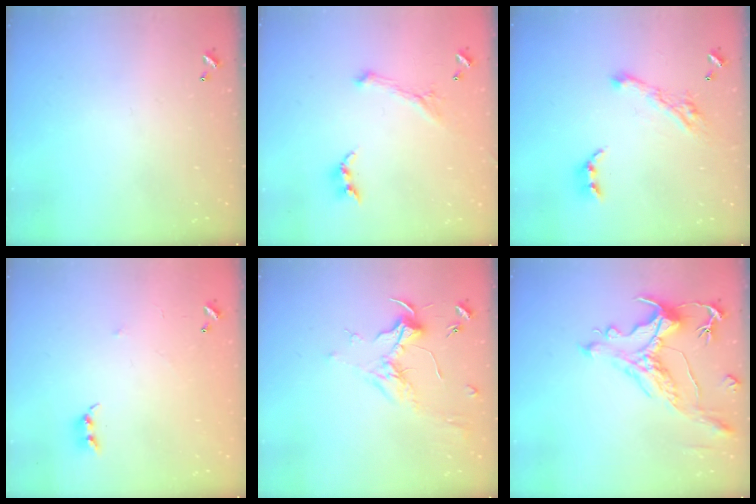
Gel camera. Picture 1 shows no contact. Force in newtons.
{"total": 1.6, "press": 1.5, "slide": 0.4}
{"total": 9.2, "press": 9.1, "slide": 1.1}
{"total": 5.1, "press": 5.0, "slide": 1.0}
{"total": 1.8, "press": 1.6, "slide": 0.7}
{"total": 1.7, "press": 0.9, "slide": 1.4}